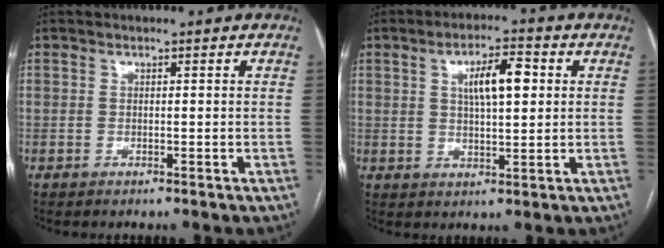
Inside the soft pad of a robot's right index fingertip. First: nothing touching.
{"total": 7.1, "force": [1.9, 2.0, 6.5], "torque": [-0.110, 0.012, 0.035]}